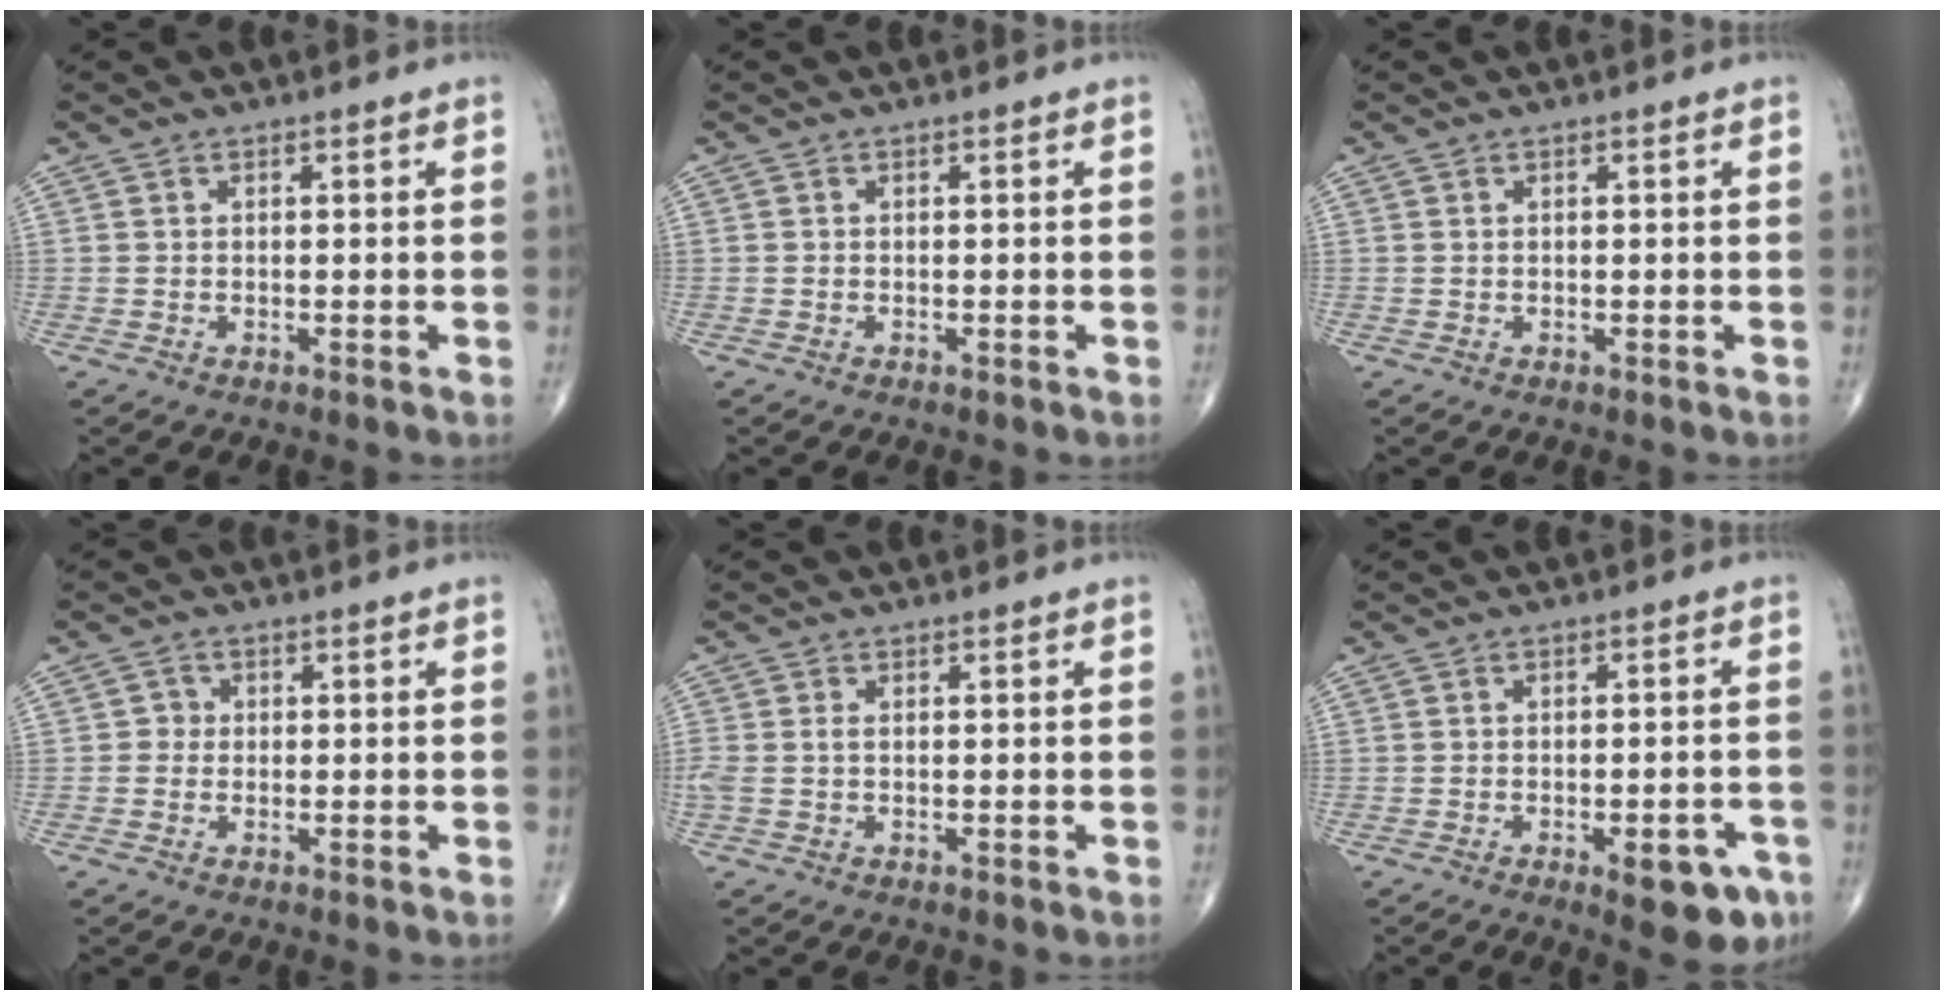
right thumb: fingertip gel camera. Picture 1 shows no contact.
{"total": 0.0}
{"total": 0.0}
{"total": 1.7, "force": [-0.1, 1.7, 0.5], "torque": [0.004, 0.006, -0.009]}
{"total": 2.2, "force": [0.0, 1.4, 1.8], "torque": [-0.057, 0.005, 0.000]}
{"total": 8.1, "force": [-4.1, 3.2, 6.3], "torque": [-0.059, 0.016, -0.045]}